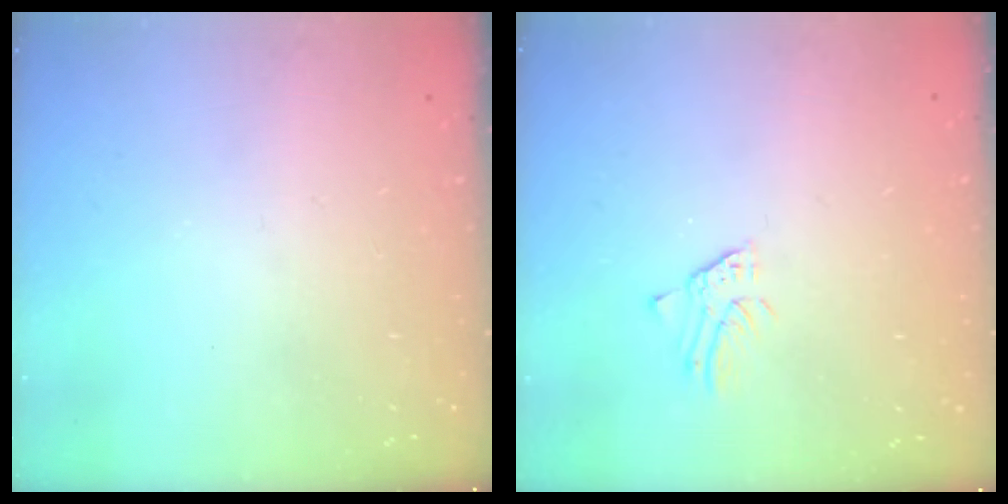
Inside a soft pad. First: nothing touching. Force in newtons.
{"total": 1.2, "press": 1.2, "slide": 0.2}